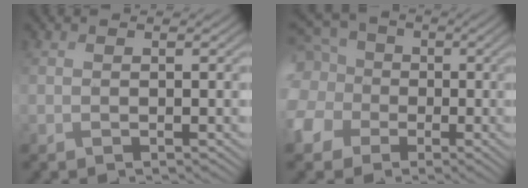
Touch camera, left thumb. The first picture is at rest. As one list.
[{"total": 11.6, "force": [-0.8, 10.2, 5.4], "torque": [-0.193, -0.003, -0.033]}]